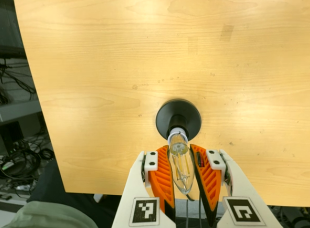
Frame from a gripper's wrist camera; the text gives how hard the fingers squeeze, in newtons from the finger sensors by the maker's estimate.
{"total": 18.9, "left": 19.4, "right": 18.5}